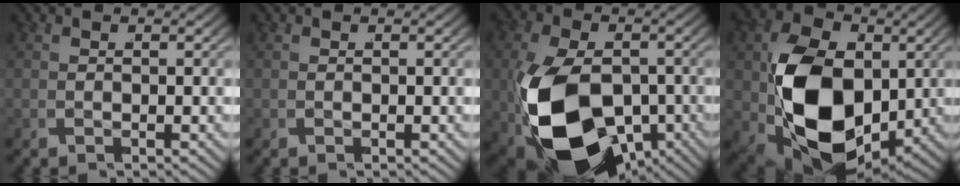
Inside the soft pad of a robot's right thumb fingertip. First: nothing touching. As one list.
[{"total": 0.0}, {"total": 16.8, "force": [-5.9, 10.5, 11.7], "torque": [-0.281, -0.071, -0.065]}, {"total": 16.3, "force": [-3.1, 10.9, 11.7], "torque": [-0.256, -0.073, -0.021]}]